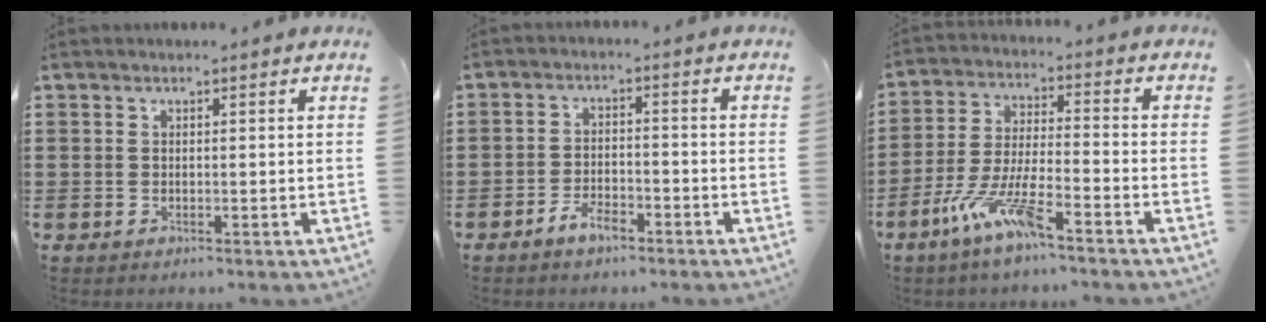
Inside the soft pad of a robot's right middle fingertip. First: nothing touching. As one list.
[{"total": 3.9, "force": [-3.0, 1.5, 2.0], "torque": [-0.039, 0.007, -0.060]}, {"total": 8.8, "force": [-5.9, 1.1, 6.4], "torque": [-0.141, -0.008, -0.112]}]